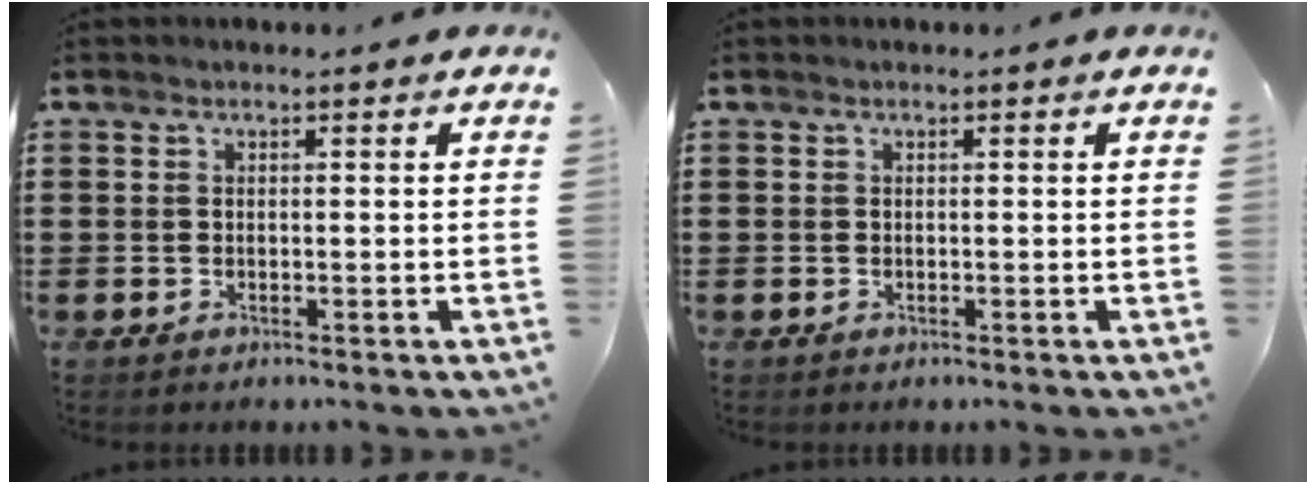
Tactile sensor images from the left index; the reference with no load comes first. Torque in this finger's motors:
{"motor_torque": [0.00, 0.00, 0.00, 0.00]}